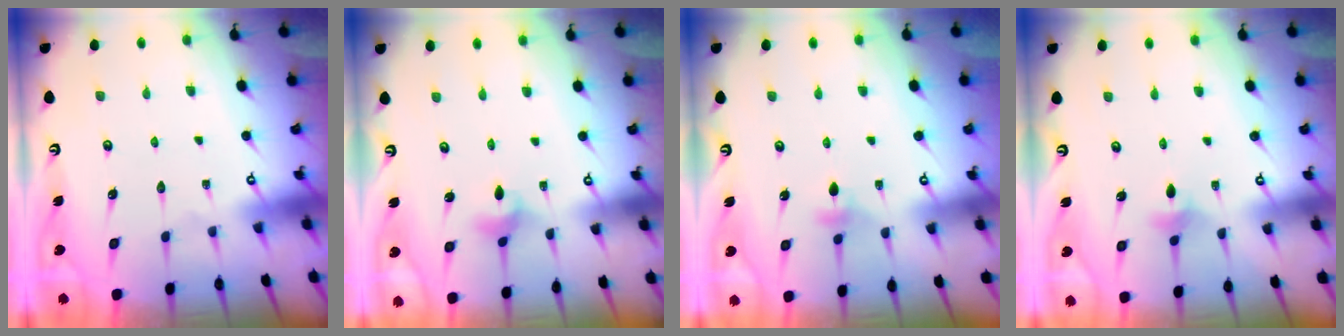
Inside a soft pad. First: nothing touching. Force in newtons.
{"total": 2.9, "press": 2.9, "slide": 0.5}
{"total": 3.6, "press": 3.5, "slide": 1.0}
{"total": 3.3, "press": 3.3, "slide": 0.8}